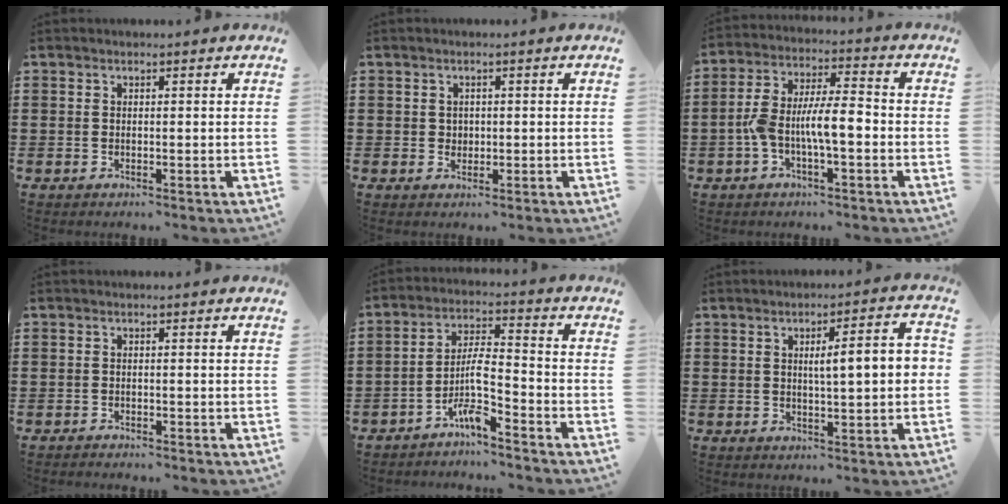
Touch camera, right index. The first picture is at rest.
{"total": 1.2, "force": [0.2, 1.2, 0.4], "torque": [-0.011, 0.007, 0.004]}
{"total": 8.4, "force": [-2.0, 2.8, 7.6], "torque": [-0.159, 0.003, -0.043]}
{"total": 0.8, "force": [-0.8, 0.0, -0.1], "torque": [0.000, 0.001, -0.017]}
{"total": 6.9, "force": [-4.2, 1.4, 5.3], "torque": [-0.114, 0.000, -0.085]}
{"total": 5.6, "force": [0.5, 0.8, 5.5], "torque": [-0.092, -0.001, 0.002]}